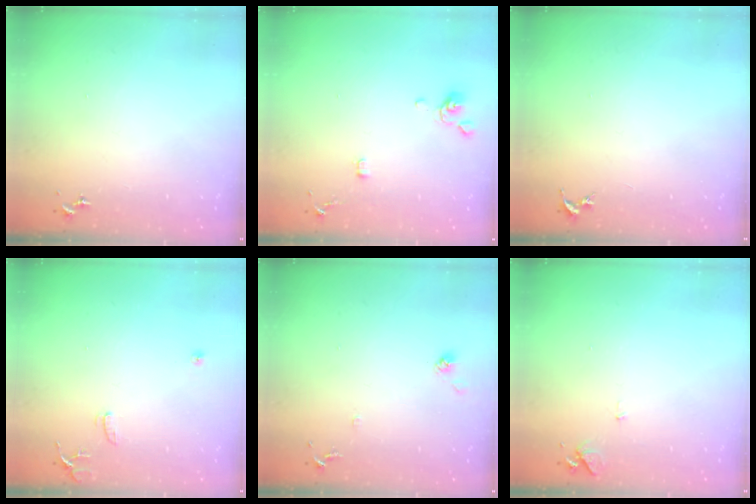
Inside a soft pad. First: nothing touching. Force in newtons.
{"total": 3.4, "press": 3.4, "slide": 0.7}
{"total": 0.0}
{"total": 8.5, "press": 8.5, "slide": 0.8}
{"total": 7.8, "press": 7.7, "slide": 0.6}
{"total": 6.1, "press": 6.0, "slide": 0.8}